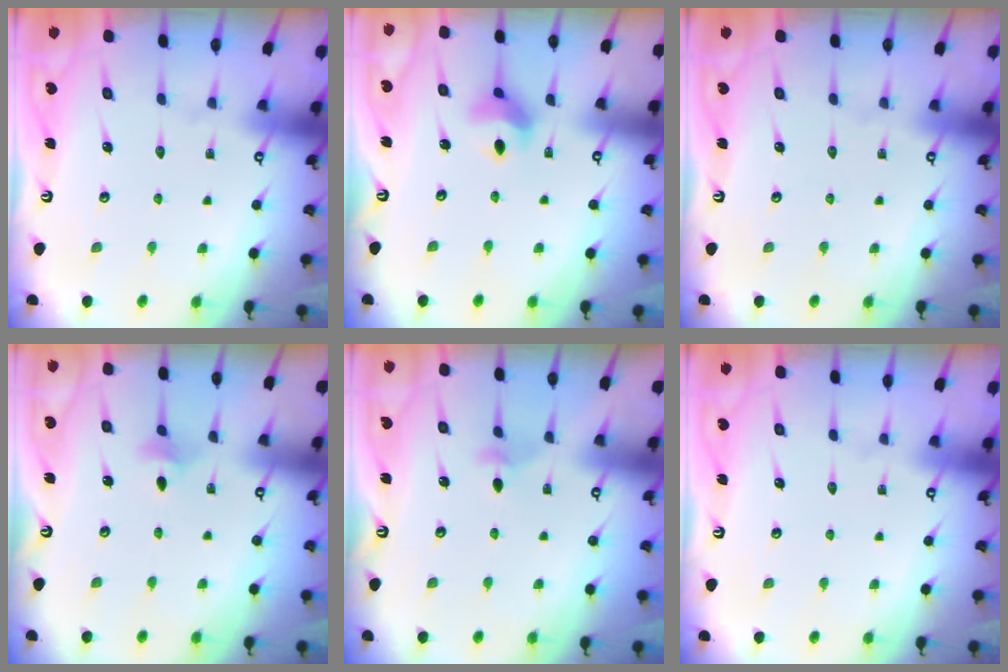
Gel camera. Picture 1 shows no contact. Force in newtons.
{"total": 7.7, "press": 7.7, "slide": 1.0}
{"total": 0.0}
{"total": 2.6, "press": 2.5, "slide": 0.5}
{"total": 3.5, "press": 3.5, "slide": 0.7}
{"total": 0.0}